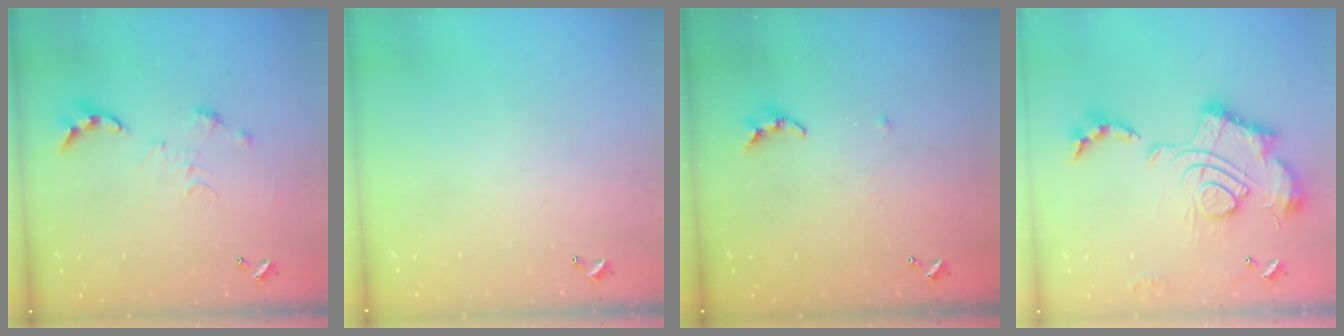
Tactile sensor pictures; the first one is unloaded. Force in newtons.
{"total": 0.0}
{"total": 5.8, "press": 5.8, "slide": 0.1}
{"total": 2.5, "press": 1.9, "slide": 1.7}